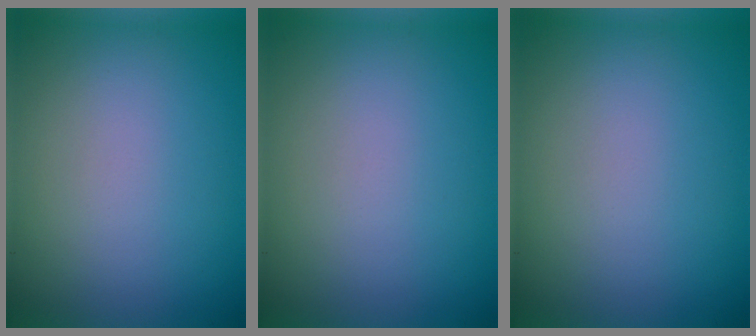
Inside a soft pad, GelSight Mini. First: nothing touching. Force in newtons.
{"total": 0.0}
{"total": 0.0}